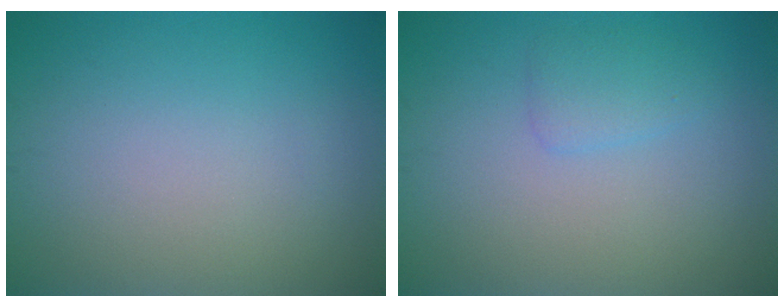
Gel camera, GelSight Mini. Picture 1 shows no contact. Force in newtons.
{"total": 1.5, "press": 1.5, "slide": 0.1}